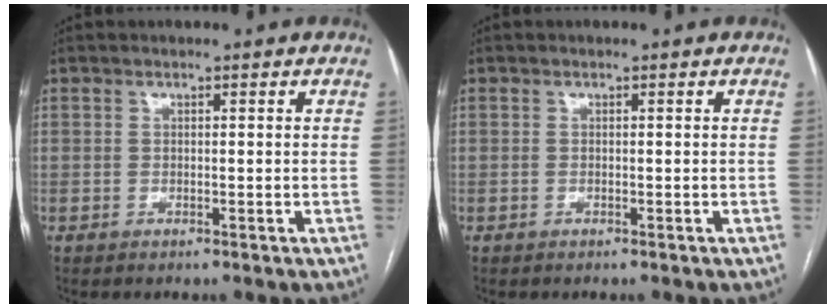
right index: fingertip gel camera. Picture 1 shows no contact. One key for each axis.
{"total": 0.0}